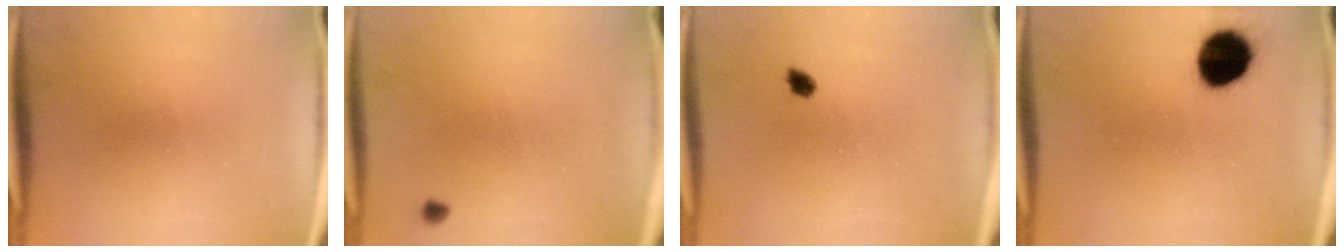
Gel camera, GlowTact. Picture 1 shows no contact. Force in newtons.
{"total": 0.8}
{"total": 1.5}
{"total": 11.9}